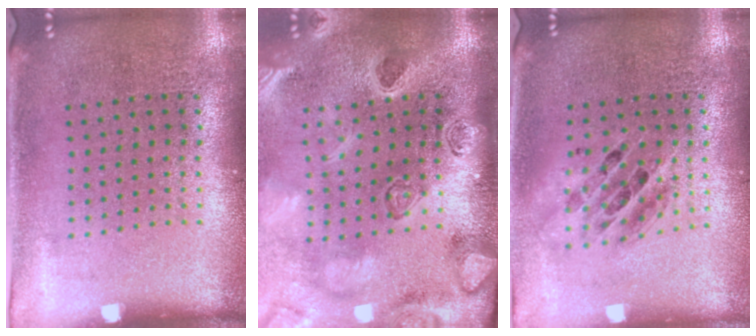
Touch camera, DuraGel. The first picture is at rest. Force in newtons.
{"total": 4.3, "press": 3.3, "slide": 2.8}
{"total": 1.4, "press": 1.2, "slide": 0.7}